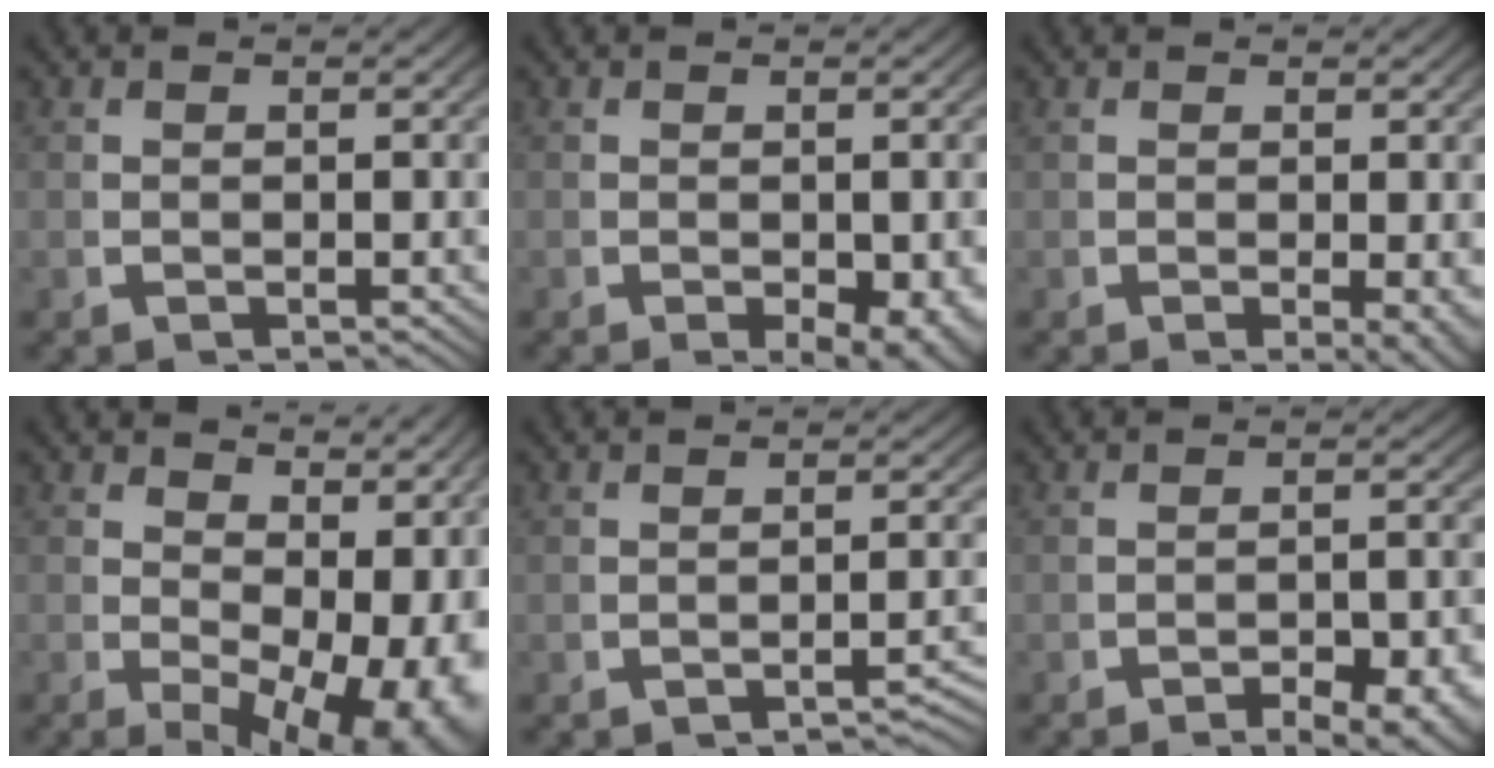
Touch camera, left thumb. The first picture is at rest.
{"total": 3.8, "force": [-1.4, 1.9, 2.9], "torque": [-0.044, -0.025, -0.011]}
{"total": 2.4, "force": [-0.4, 0.7, 2.3], "torque": [-0.032, -0.014, 0.001]}
{"total": 9.0, "force": [-0.2, 5.4, 7.2], "torque": [-0.114, -0.049, 0.024]}
{"total": 2.5, "force": [-2.3, 0.4, 1.0], "torque": [-0.015, 0.002, -0.034]}
{"total": 4.9, "force": [-3.2, 1.9, 3.2], "torque": [-0.043, -0.018, -0.045]}